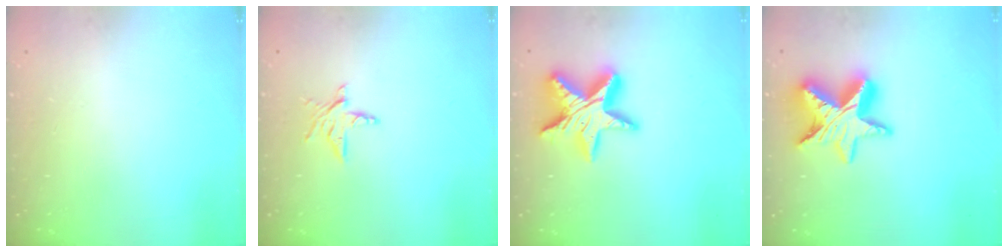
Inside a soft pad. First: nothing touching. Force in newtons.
{"total": 5.2, "press": 5.2, "slide": 0.3}
{"total": 15.8, "press": 15.7, "slide": 1.1}
{"total": 13.9, "press": 13.9, "slide": 0.6}